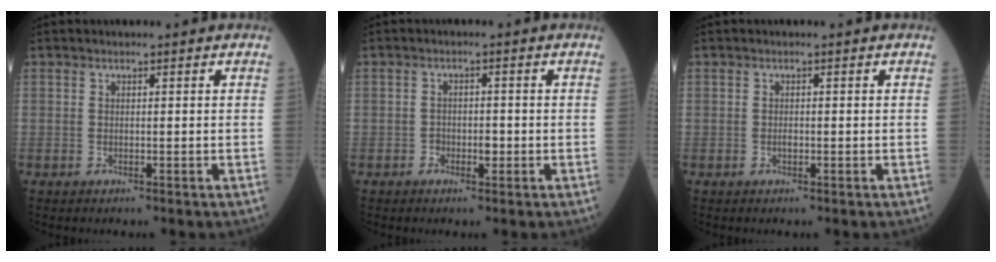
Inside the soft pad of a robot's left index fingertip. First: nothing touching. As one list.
[{"total": 2.0, "force": [-0.8, 1.2, 1.4], "torque": [-0.019, 0.005, -0.012]}, {"total": 0.7, "force": [-0.3, 0.3, 0.5], "torque": [-0.013, 0.001, -0.005]}]